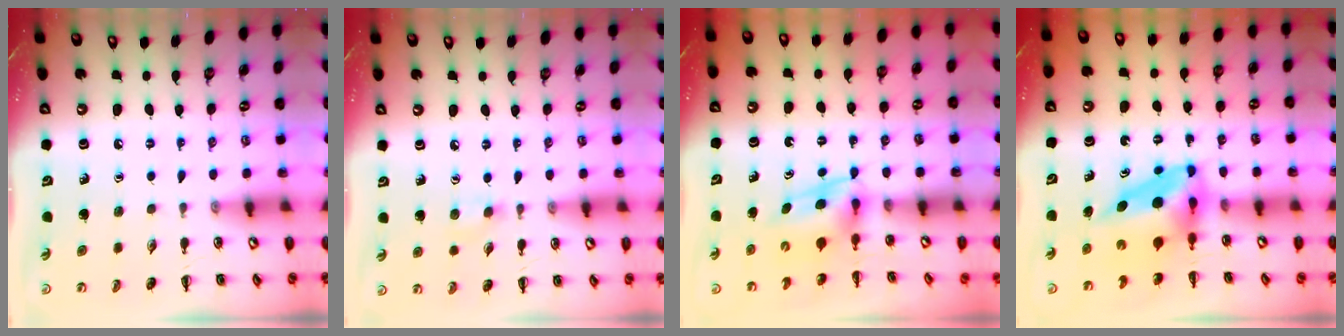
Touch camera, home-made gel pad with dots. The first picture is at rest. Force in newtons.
{"total": 5.2, "press": 4.8, "slide": 2.0}
{"total": 5.4, "press": 5.4, "slide": 0.5}
{"total": 6.1, "press": 5.9, "slide": 1.3}